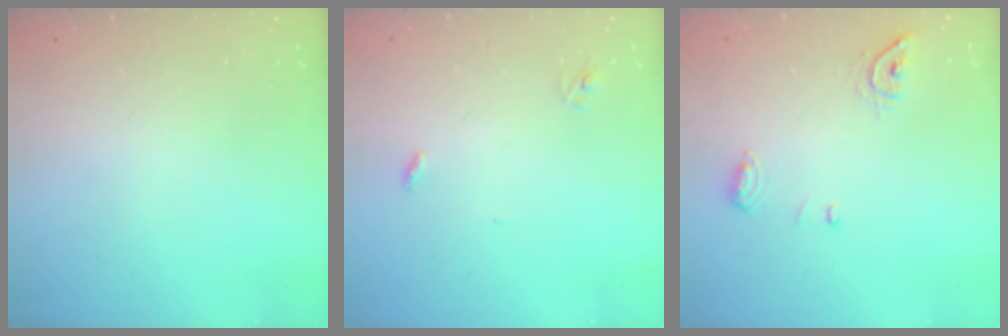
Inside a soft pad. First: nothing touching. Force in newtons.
{"total": 2.8, "press": 2.8, "slide": 0.3}
{"total": 7.9, "press": 7.8, "slide": 1.3}